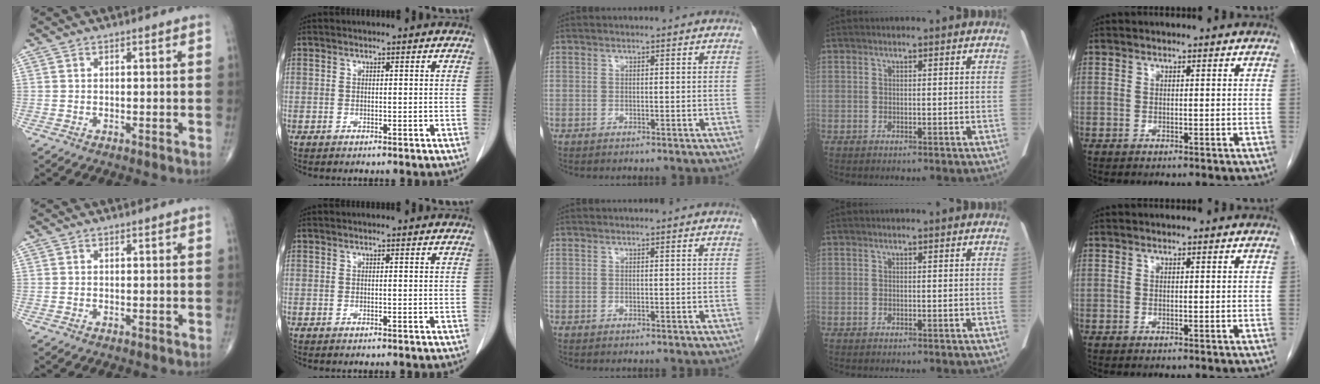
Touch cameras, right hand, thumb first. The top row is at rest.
{}